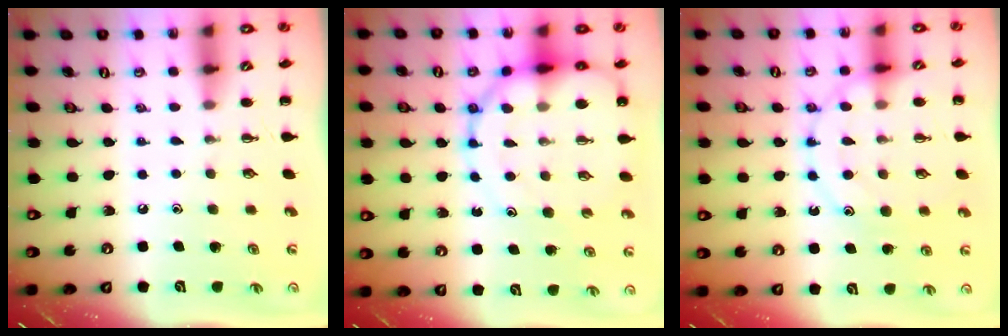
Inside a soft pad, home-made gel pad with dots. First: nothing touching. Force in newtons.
{"total": 15.7, "press": 15.3, "slide": 3.5}
{"total": 15.1, "press": 15.0, "slide": 1.4}